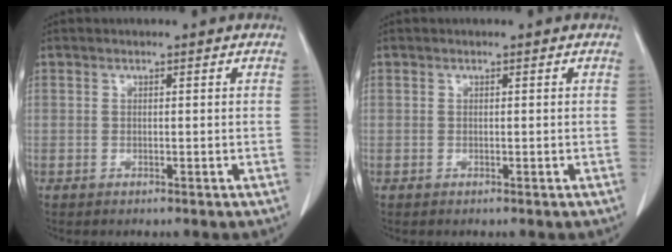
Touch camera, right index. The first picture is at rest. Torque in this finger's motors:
{"motor_torque": [0.02, -0.01, 0.01, 0.00]}